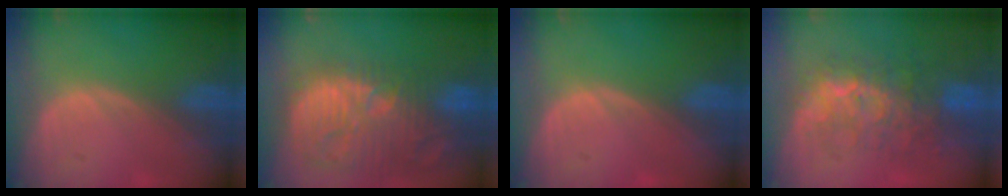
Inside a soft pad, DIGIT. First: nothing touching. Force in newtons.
{"total": 15.0, "press": 13.0, "slide": 7.4}
{"total": 0.0}
{"total": 8.4, "press": 8.1, "slide": 2.2}